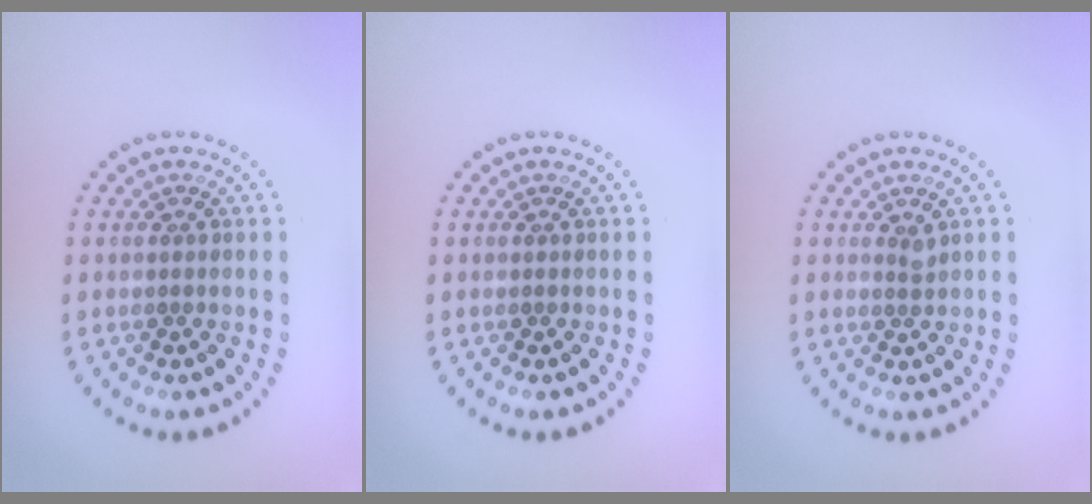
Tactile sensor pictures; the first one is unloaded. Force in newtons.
{"total": 0.0}
{"total": 0.8, "press": 0.6, "slide": 0.6}